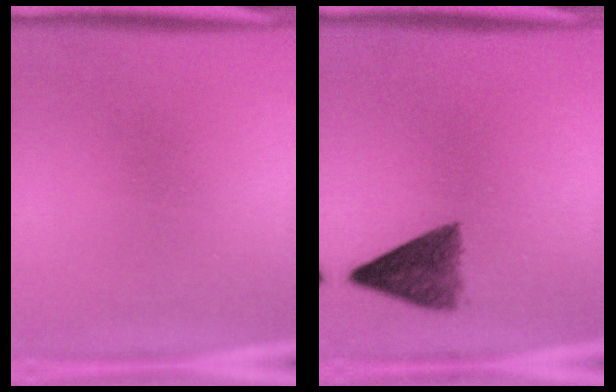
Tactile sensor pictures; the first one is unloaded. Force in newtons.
{"total": 6.5}